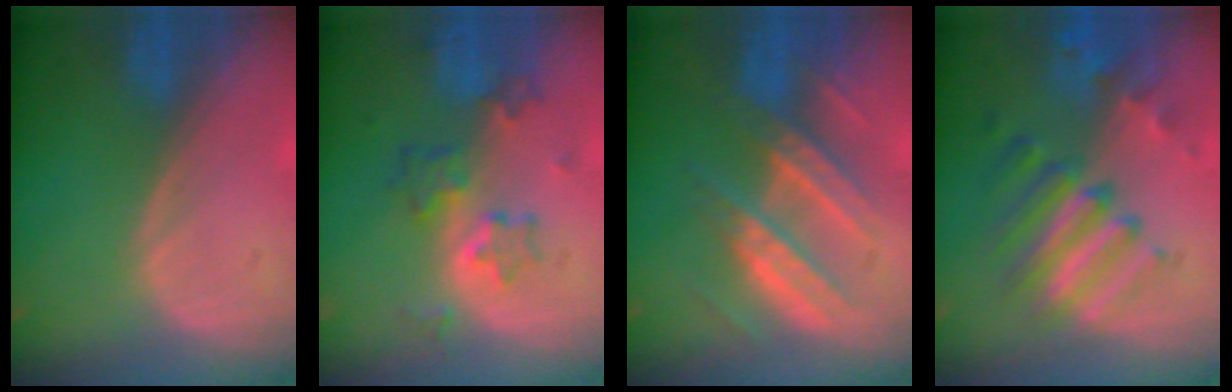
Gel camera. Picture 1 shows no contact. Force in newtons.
{"total": 6.6, "press": 6.0, "slide": 2.7}
{"total": 8.1, "press": 8.1, "slide": 0.4}
{"total": 9.6, "press": 8.2, "slide": 4.9}